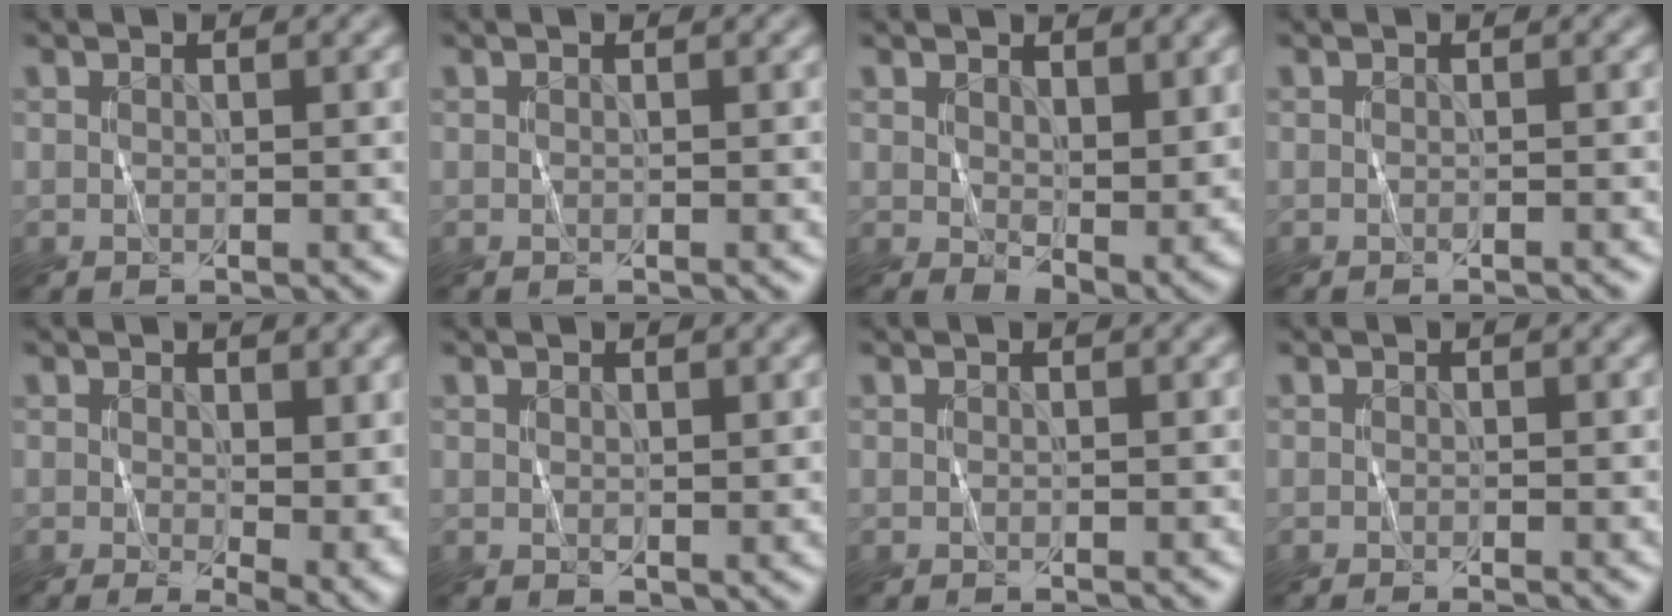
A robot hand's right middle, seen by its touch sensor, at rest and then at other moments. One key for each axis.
{"total": 0.0}
{"total": 5.2, "fx": 1.4, "fy": 2.9, "fz": 4.1, "tx": -0.078, "ty": -0.022, "tz": 0.032}
{"total": 0.7, "fx": -0.6, "fy": 0.1, "fz": 0.3, "tx": -0.002, "ty": -0.002, "tz": -0.011}
{"total": 4.6, "fx": 0.0, "fy": 1.8, "fz": 4.3, "tx": -0.061, "ty": -0.014, "tz": 0.002}
{"total": 1.0, "fx": 0.7, "fy": 0.5, "fz": 0.5, "tx": -0.009, "ty": -0.005, "tz": 0.016}
{"total": 0.0}
{"total": 0.7, "fx": -0.3, "fy": 0.1, "fz": 0.6, "tx": -0.009, "ty": -0.006, "tz": -0.008}